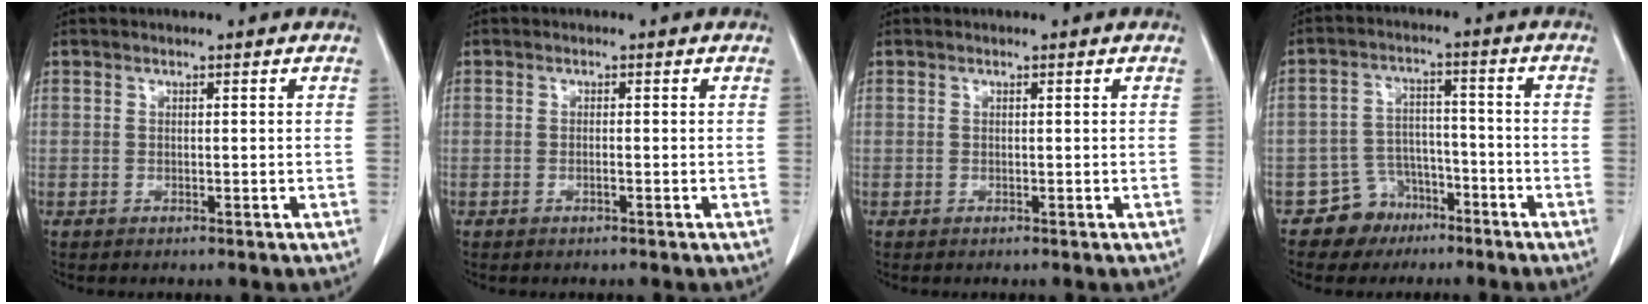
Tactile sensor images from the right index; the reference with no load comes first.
{"total": 0.6, "force": [-0.2, 0.0, 0.5], "torque": [-0.011, 0.000, -0.003]}
{"total": 0.0}
{"total": 6.0, "force": [-3.9, 4.5, 0.6], "torque": [-0.002, 0.014, -0.062]}